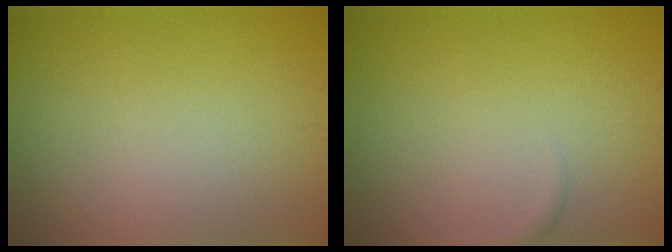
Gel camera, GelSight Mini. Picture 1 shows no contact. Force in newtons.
{"total": 0.7, "press": 0.7, "slide": 0.0}